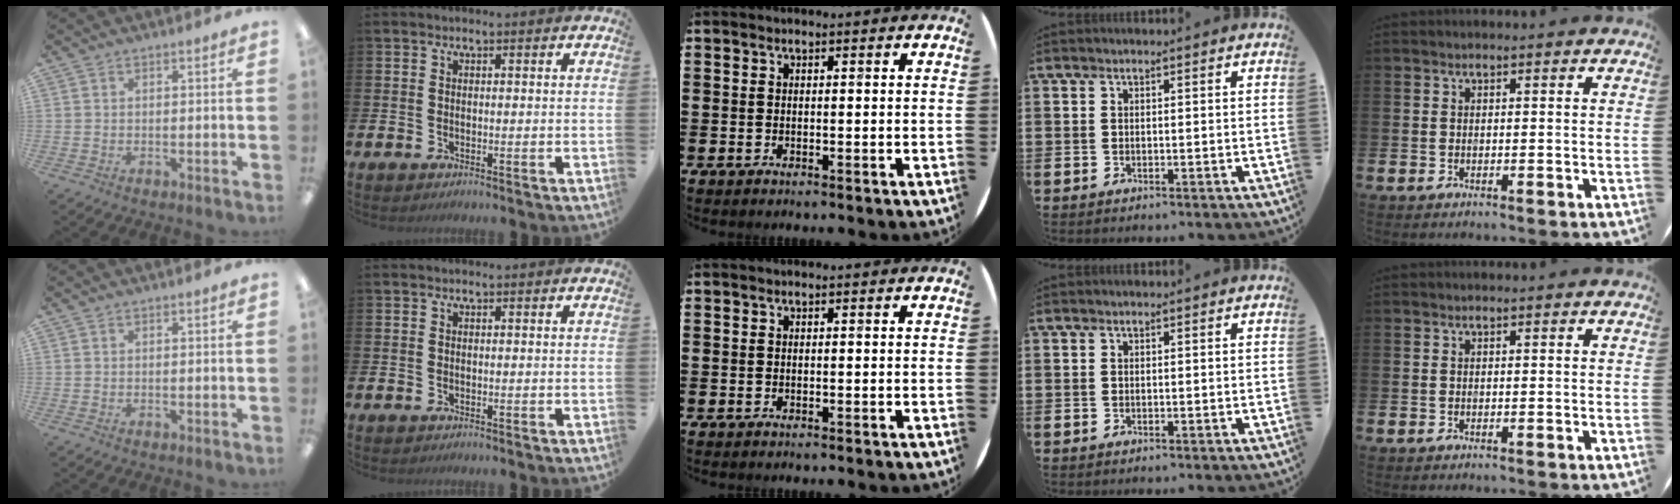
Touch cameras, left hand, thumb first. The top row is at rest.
{}